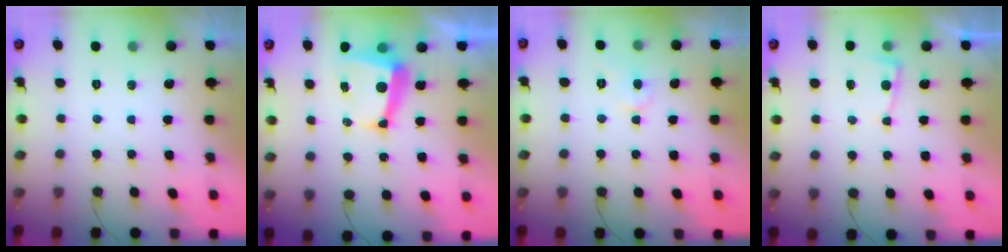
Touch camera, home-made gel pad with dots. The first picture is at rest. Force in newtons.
{"total": 8.8, "press": 8.8, "slide": 0.7}
{"total": 4.0, "press": 3.9, "slide": 0.3}
{"total": 4.4, "press": 4.4, "slide": 0.5}